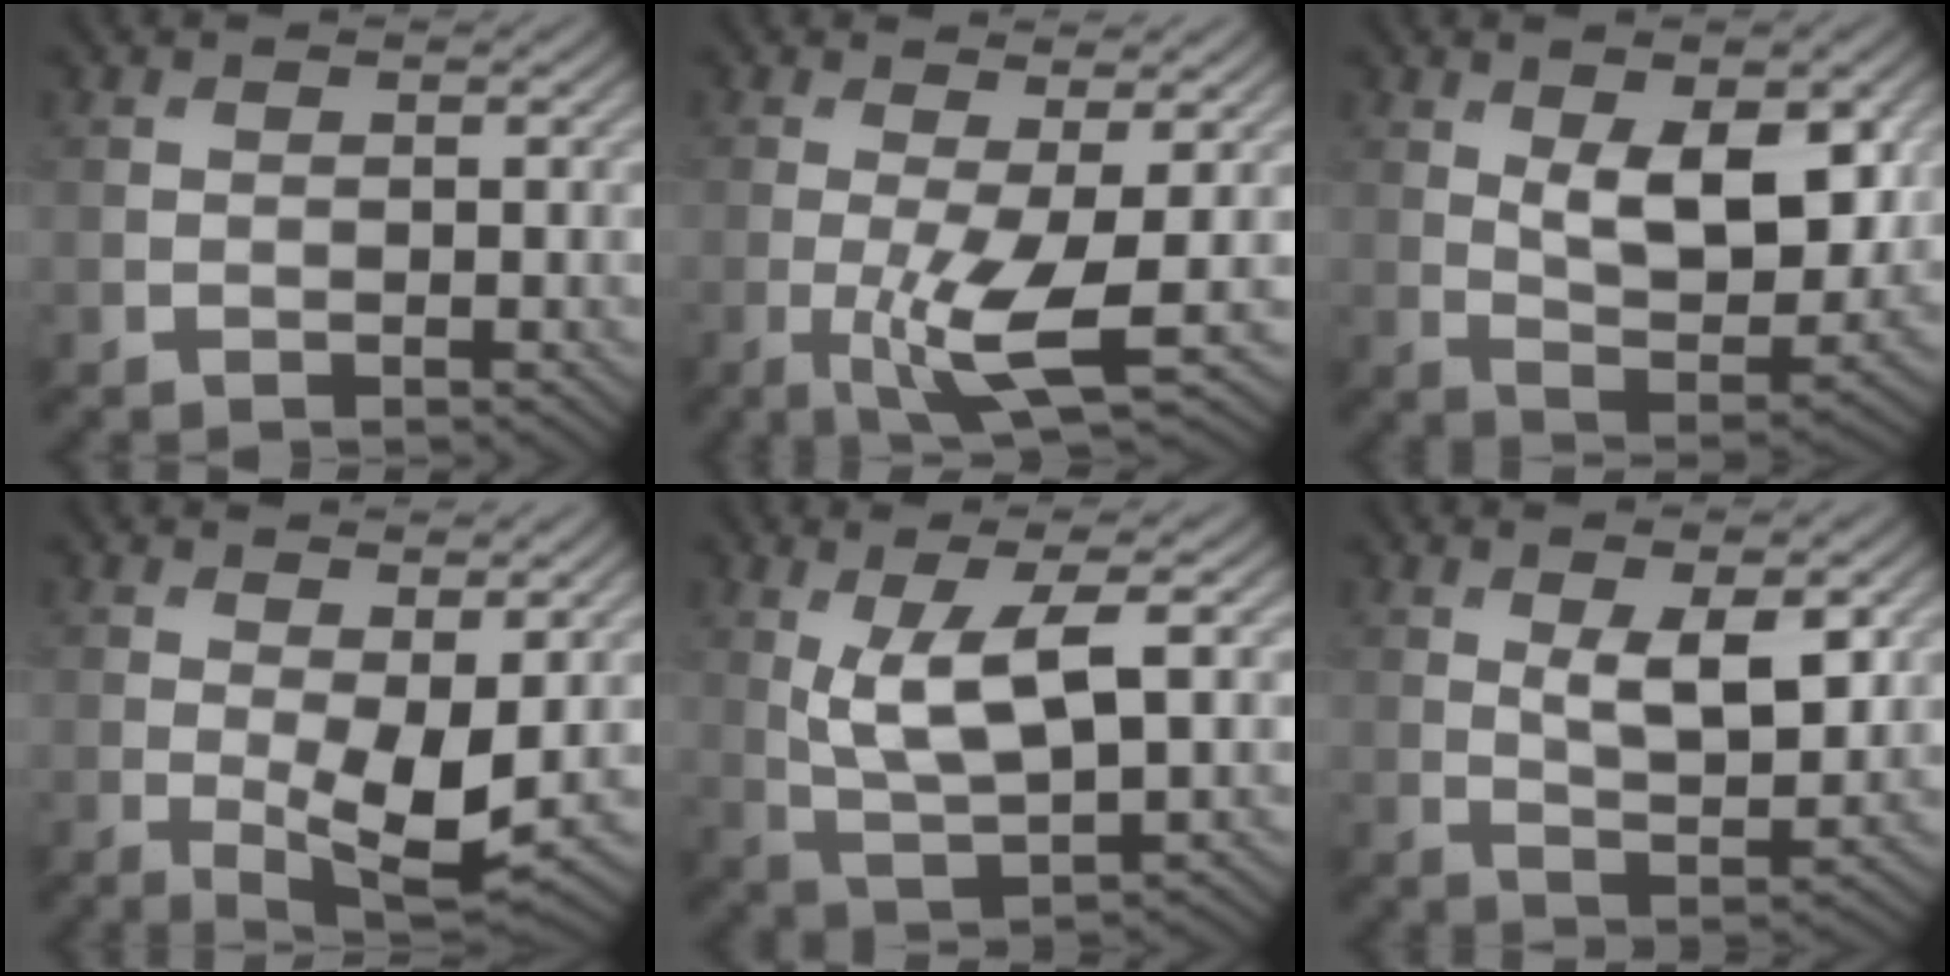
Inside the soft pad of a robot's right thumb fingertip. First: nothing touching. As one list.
[{"total": 5.9, "force": [-0.9, 1.1, 5.7], "torque": [-0.114, -0.008, -0.018]}, {"total": 11.0, "force": [3.2, 5.1, 9.2], "torque": [-0.158, -0.014, 0.058]}, {"total": 6.1, "force": [0.0, 2.3, 5.6], "torque": [-0.107, -0.014, 0.006]}, {"total": 7.8, "force": [1.8, 2.3, 7.2], "torque": [-0.149, 0.001, 0.039]}, {"total": 6.3, "force": [2.0, 2.3, 5.5], "torque": [-0.099, -0.006, 0.039]}]